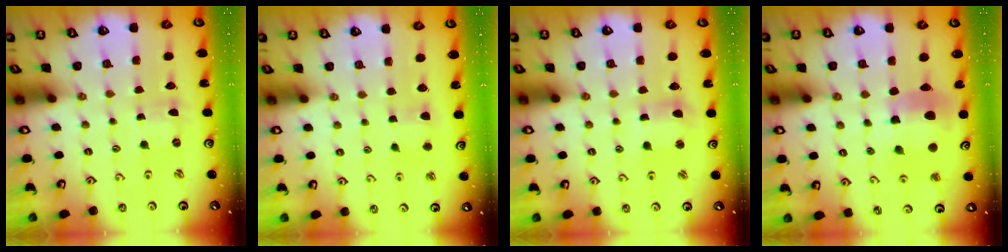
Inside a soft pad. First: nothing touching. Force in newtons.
{"total": 2.7, "press": 2.6, "slide": 0.8}
{"total": 4.4, "press": 4.3, "slide": 0.5}
{"total": 11.2, "press": 11.1, "slide": 1.2}